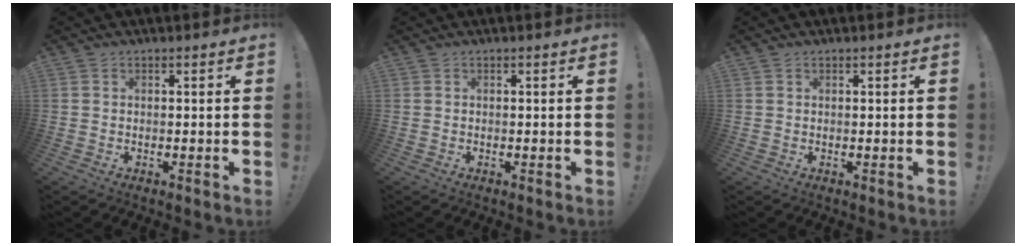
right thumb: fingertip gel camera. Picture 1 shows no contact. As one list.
[{"total": 0.0}, {"total": 0.0}]